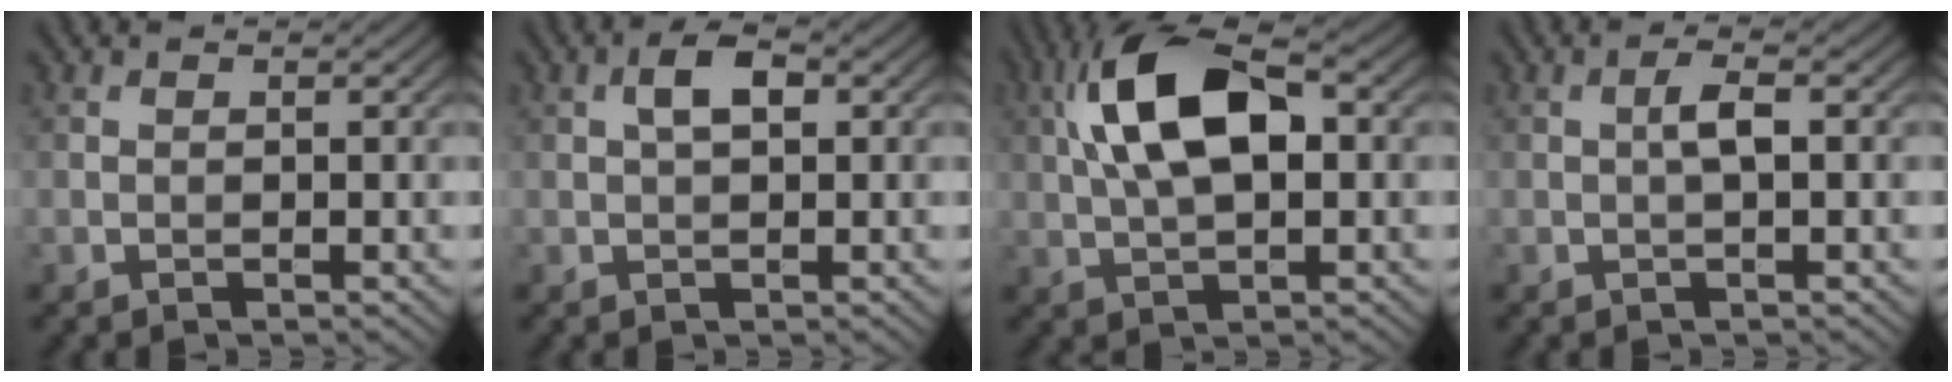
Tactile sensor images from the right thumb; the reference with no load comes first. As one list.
[{"total": 3.0, "force": [0.7, 1.4, 2.5], "torque": [-0.046, 0.009, 0.008]}, {"total": 11.7, "force": [2.4, 5.4, 10.1], "torque": [-0.204, 0.020, 0.039]}, {"total": 2.2, "force": [0.0, 0.4, 2.2], "torque": [-0.042, 0.008, -0.002]}]